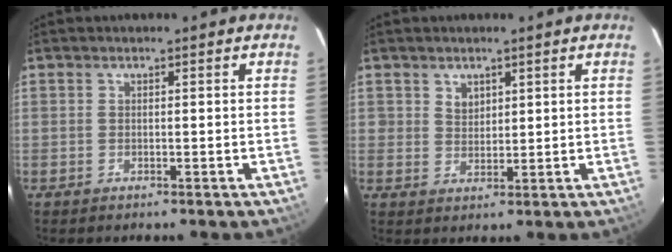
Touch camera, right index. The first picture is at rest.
{"total": 3.2, "force": [1.3, 2.7, 1.2], "torque": [-0.016, 0.006, 0.024]}